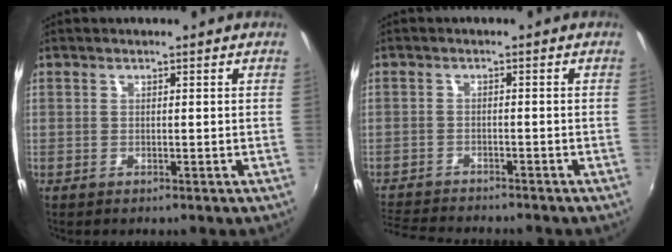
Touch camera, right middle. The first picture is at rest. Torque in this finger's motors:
{"motor_torque": [1.05, -1.09, 0.06, 0.03]}